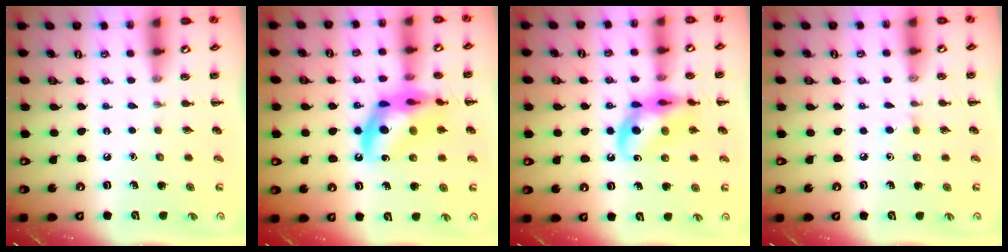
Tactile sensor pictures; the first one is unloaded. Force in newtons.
{"total": 16.1, "press": 15.6, "slide": 3.8}
{"total": 13.2, "press": 12.9, "slide": 2.6}
{"total": 3.7, "press": 3.4, "slide": 1.6}